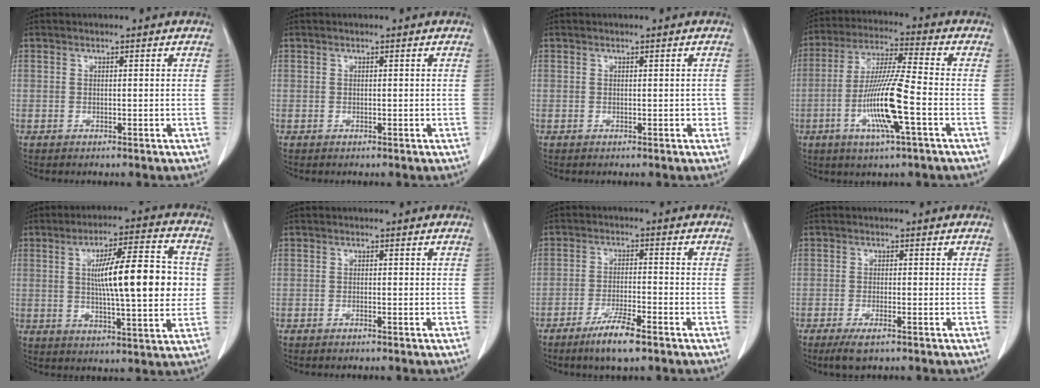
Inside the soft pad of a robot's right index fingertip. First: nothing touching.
{"total": 0.0}
{"total": 0.9, "force": [-0.1, 0.7, 0.6], "torque": [-0.004, 0.006, 0.000]}
{"total": 12.5, "force": [-3.7, 0.2, 11.9], "torque": [-0.235, -0.010, -0.074]}
{"total": 15.3, "force": [1.4, 2.5, 15.0], "torque": [-0.234, 0.016, 0.020]}
{"total": 0.6, "force": [-0.5, 0.0, 0.4], "torque": [-0.012, -0.001, -0.008]}
{"total": 6.6, "force": [-4.4, 0.6, 4.8], "torque": [-0.093, -0.010, -0.078]}
{"total": 3.6, "force": [-2.3, 0.6, 2.6], "torque": [-0.053, -0.008, -0.039]}